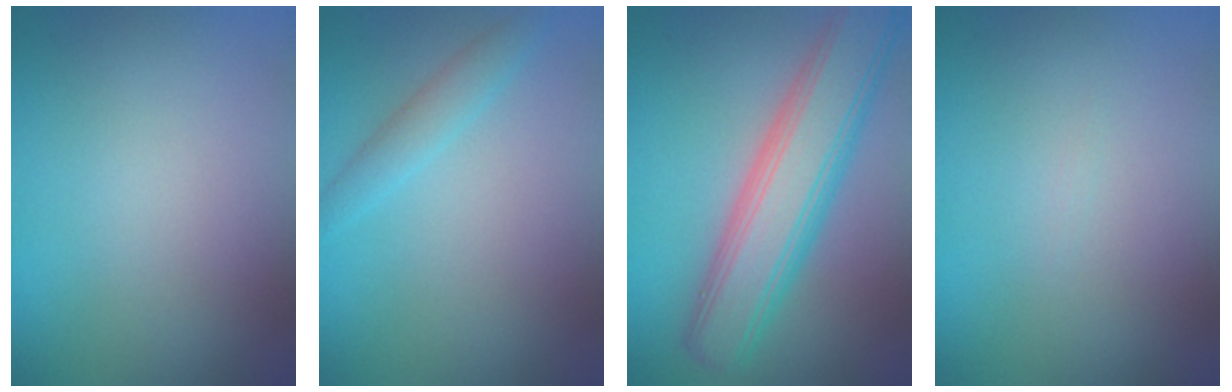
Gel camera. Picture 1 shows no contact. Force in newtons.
{"total": 1.8, "press": 1.8, "slide": 0.1}
{"total": 7.3, "press": 7.3, "slide": 0.4}
{"total": 0.0}